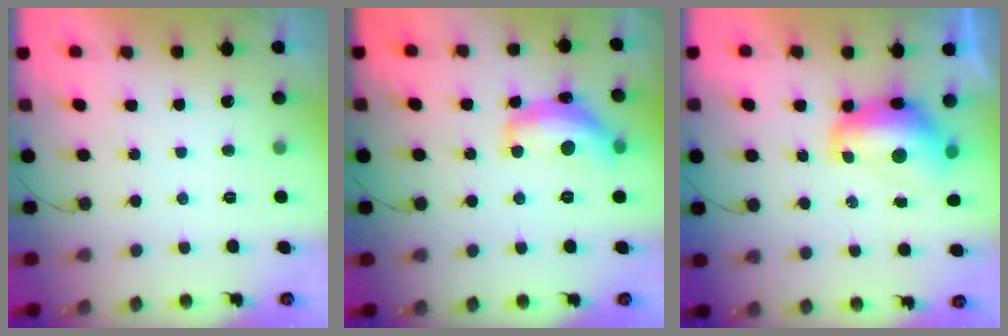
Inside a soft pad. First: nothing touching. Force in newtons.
{"total": 14.1, "press": 14.0, "slide": 0.8}
{"total": 11.5, "press": 11.4, "slide": 1.2}